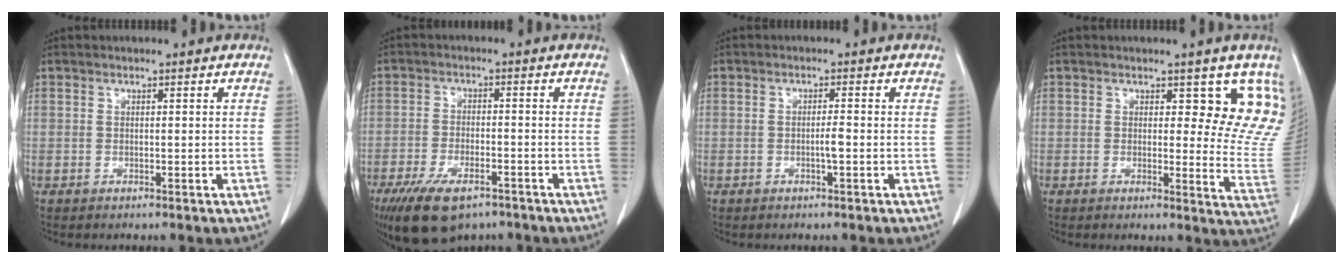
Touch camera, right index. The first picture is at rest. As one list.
[{"total": 10.4, "force": [-7.0, 4.2, 6.5], "torque": [-0.120, -0.013, -0.116]}, {"total": 1.6, "force": [-0.4, 0.0, 1.6], "torque": [-0.031, 0.000, -0.008]}, {"total": 9.0, "force": [6.3, 3.6, 5.3], "torque": [-0.037, -0.032, 0.056]}]